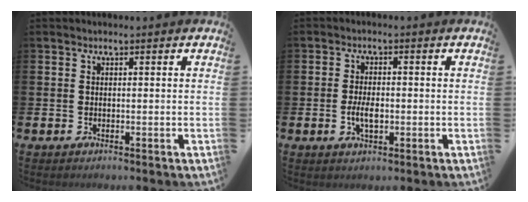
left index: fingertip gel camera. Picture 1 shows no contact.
{"total": 3.3, "force": [-0.4, 1.6, 2.8], "torque": [-0.043, 0.000, -0.010]}